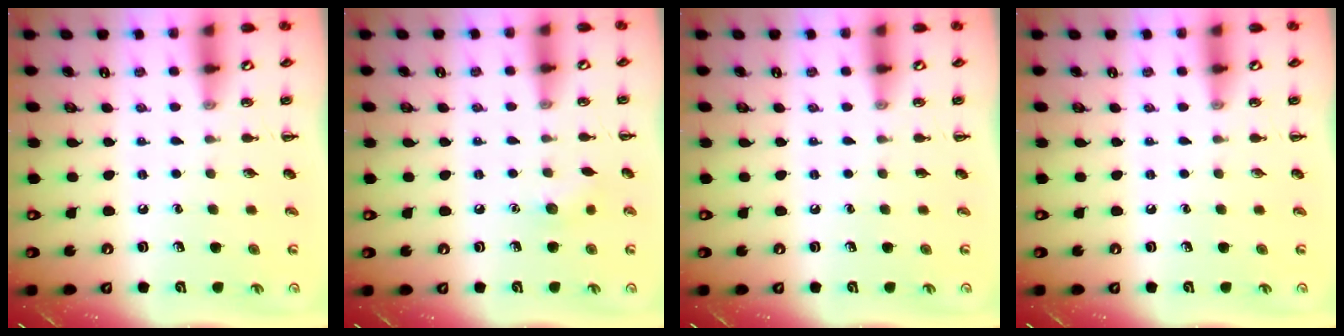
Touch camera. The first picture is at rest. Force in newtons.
{"total": 5.8, "press": 5.6, "slide": 1.6}
{"total": 0.0}
{"total": 0.0}